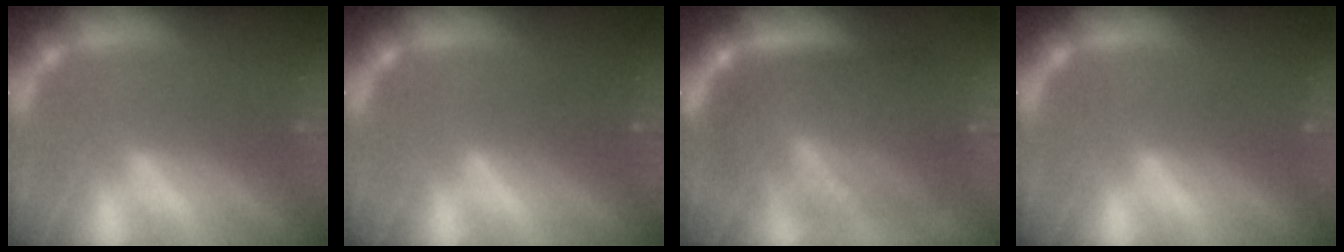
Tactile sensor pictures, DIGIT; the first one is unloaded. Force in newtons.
{"total": 2.0}
{"total": 10.0}
{"total": 1.4}